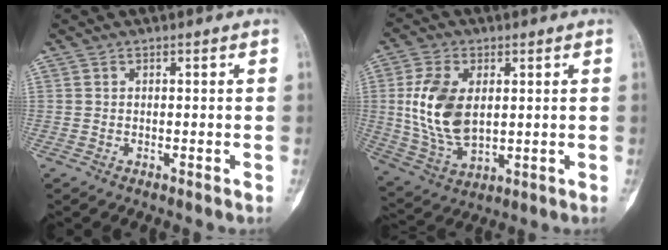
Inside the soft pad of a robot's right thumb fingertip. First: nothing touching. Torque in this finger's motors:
{"motor_torque": [-0.32, 1.25, 0.60, -0.23, 0.04]}